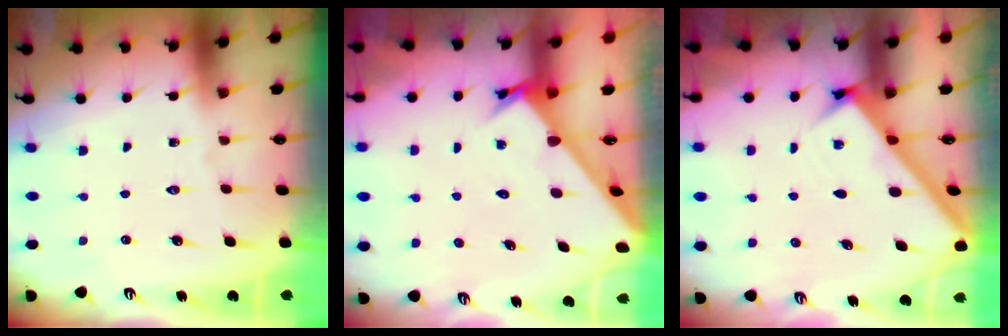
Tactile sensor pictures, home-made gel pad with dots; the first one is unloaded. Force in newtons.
{"total": 2.8, "press": 2.7, "slide": 0.3}
{"total": 2.4, "press": 2.4, "slide": 0.2}